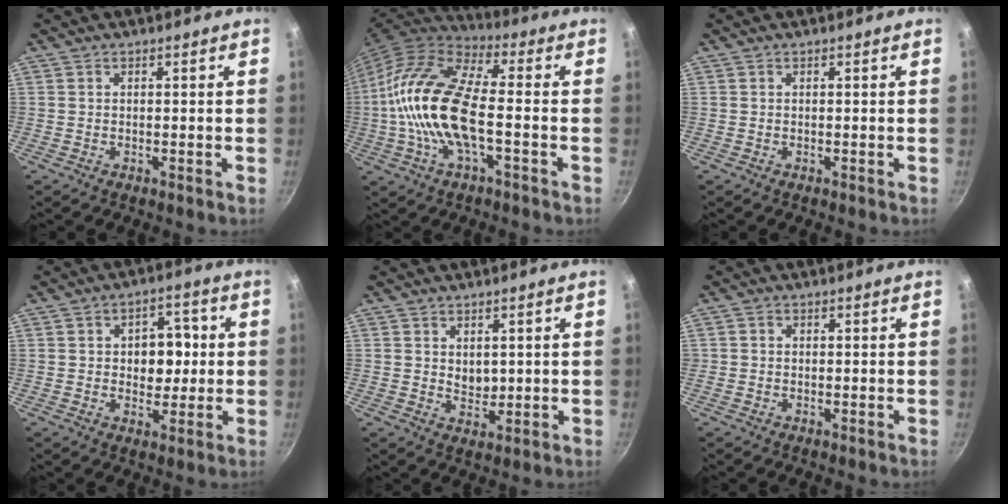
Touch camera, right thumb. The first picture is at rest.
{"total": 19.3, "force": [-2.3, 8.2, 17.3], "torque": [-0.335, 0.032, -0.059]}
{"total": 0.0}
{"total": 8.2, "force": [0.8, 5.9, 5.7], "torque": [-0.037, 0.005, 0.007]}
{"total": 3.3, "force": [1.1, 2.4, 2.0], "torque": [-0.020, -0.014, 0.022]}
{"total": 0.9, "force": [0.1, 0.8, 0.3], "torque": [-0.003, 0.002, 0.000]}